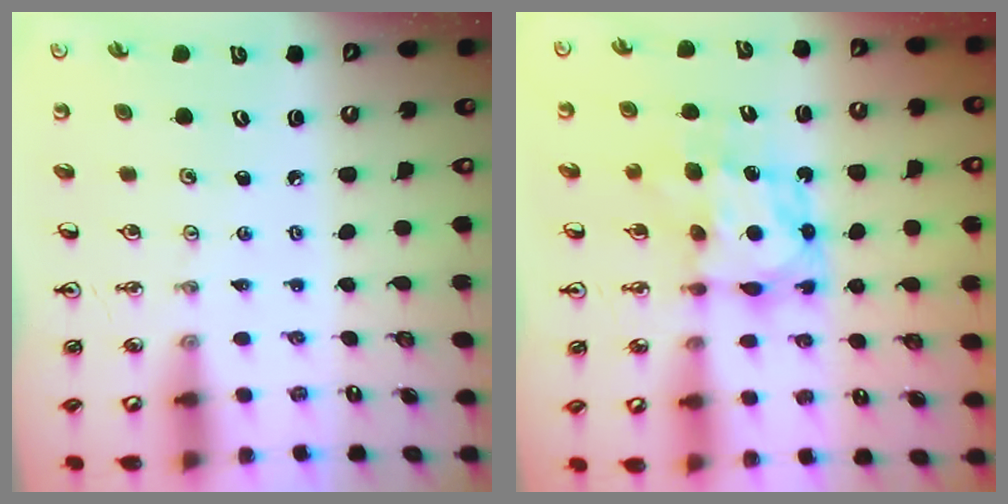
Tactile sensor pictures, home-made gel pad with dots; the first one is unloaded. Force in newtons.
{"total": 7.3, "press": 7.2, "slide": 0.6}